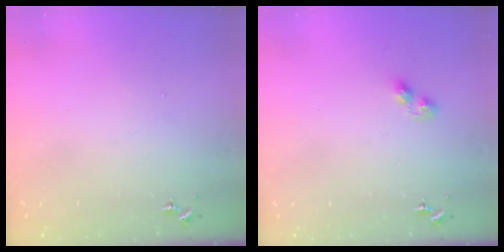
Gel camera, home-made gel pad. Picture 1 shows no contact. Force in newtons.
{"total": 3.7, "press": 3.7, "slide": 0.4}